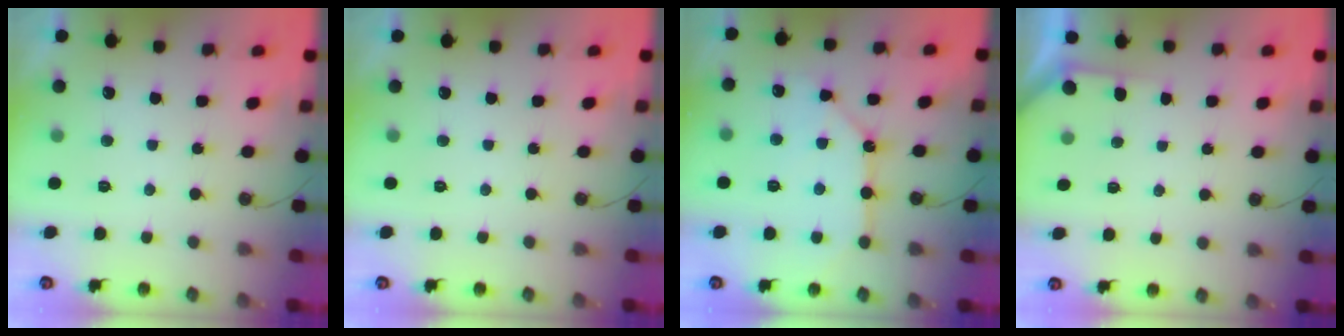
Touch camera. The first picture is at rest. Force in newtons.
{"total": 0.0}
{"total": 11.1, "press": 11.1, "slide": 1.1}
{"total": 1.7, "press": 1.6, "slide": 0.2}